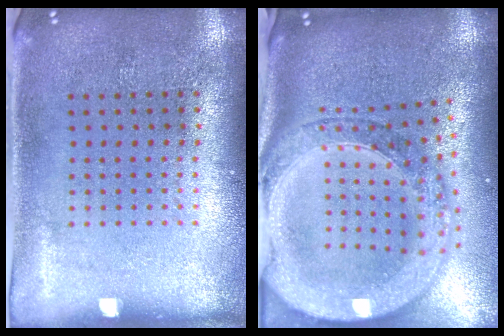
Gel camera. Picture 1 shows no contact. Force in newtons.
{"total": 3.6, "press": 2.9, "slide": 2.1}